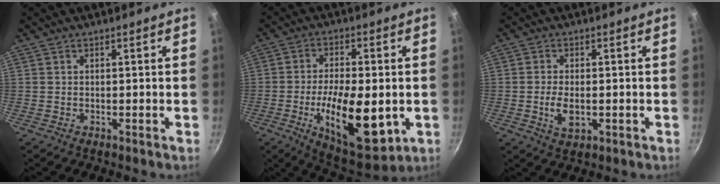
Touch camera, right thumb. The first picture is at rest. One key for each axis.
{"total": 17.3, "fx": -3.6, "fy": 7.3, "fz": 15.3, "tx": -0.233, "ty": 0.000, "tz": -0.050}
{"total": 4.7, "fx": -1.0, "fy": 2.5, "fz": 3.9, "tx": -0.076, "ty": -0.003, "tz": -0.014}